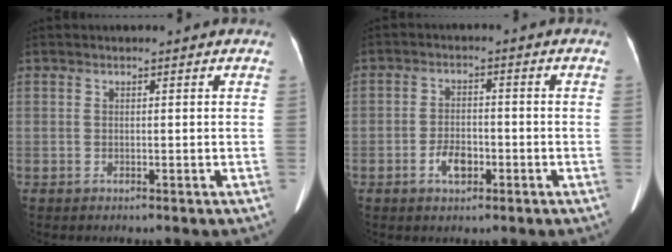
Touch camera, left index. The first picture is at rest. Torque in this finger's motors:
{"motor_torque": [0.10, 0.04, 0.05, 0.02]}